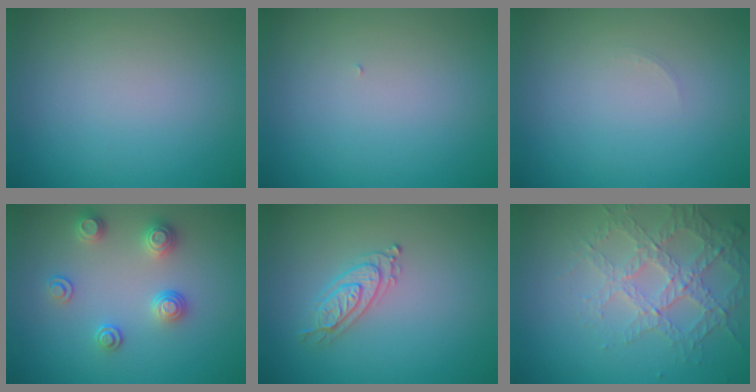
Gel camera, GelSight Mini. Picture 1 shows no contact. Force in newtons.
{"total": 0.0}
{"total": 0.6, "press": 0.6, "slide": 0.1}
{"total": 2.6, "press": 2.6, "slide": 0.5}
{"total": 2.1, "press": 2.1, "slide": 0.5}
{"total": 3.6, "press": 3.4, "slide": 1.4}